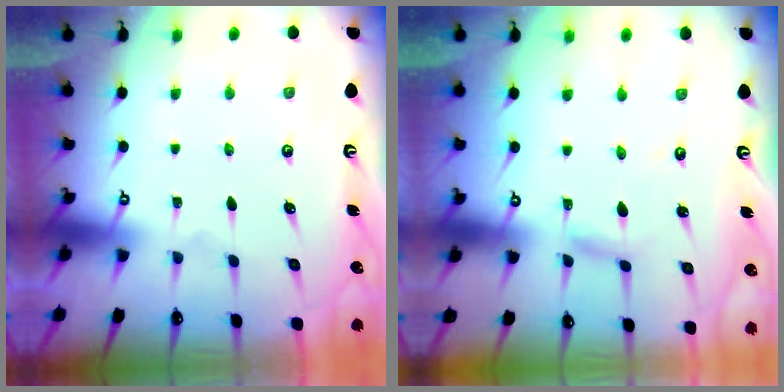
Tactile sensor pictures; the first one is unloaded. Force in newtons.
{"total": 3.0, "press": 3.0, "slide": 0.1}